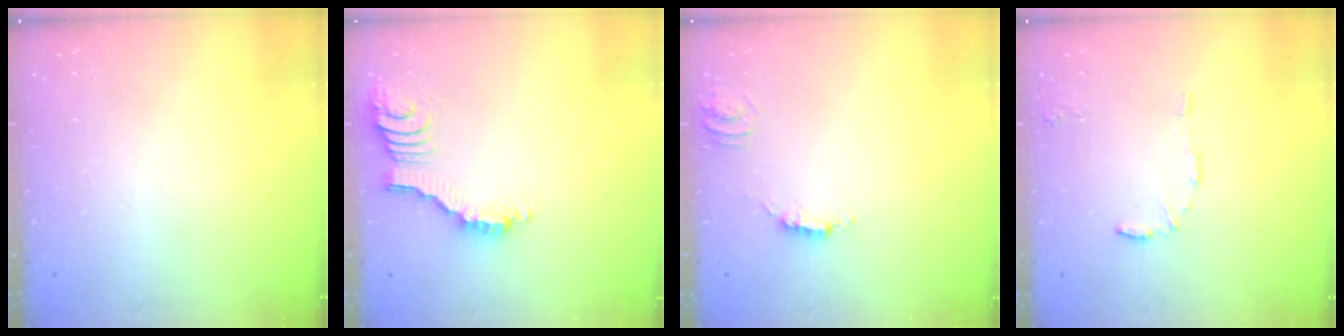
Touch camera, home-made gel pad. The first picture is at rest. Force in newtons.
{"total": 2.8, "press": 2.8, "slide": 0.3}
{"total": 2.2, "press": 2.2, "slide": 0.1}
{"total": 5.2, "press": 5.1, "slide": 0.3}